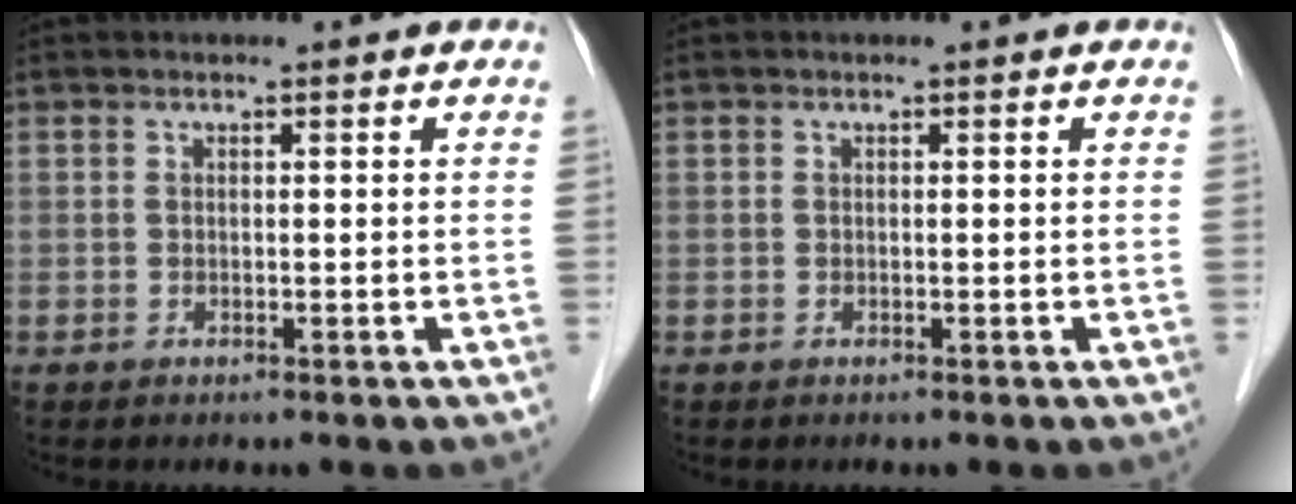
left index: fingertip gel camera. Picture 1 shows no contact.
{"total": 0.0}